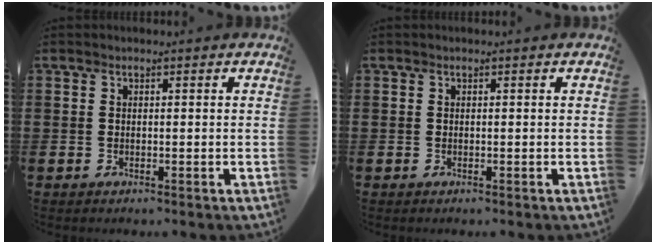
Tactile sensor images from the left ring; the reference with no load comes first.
{"total": 0.0}